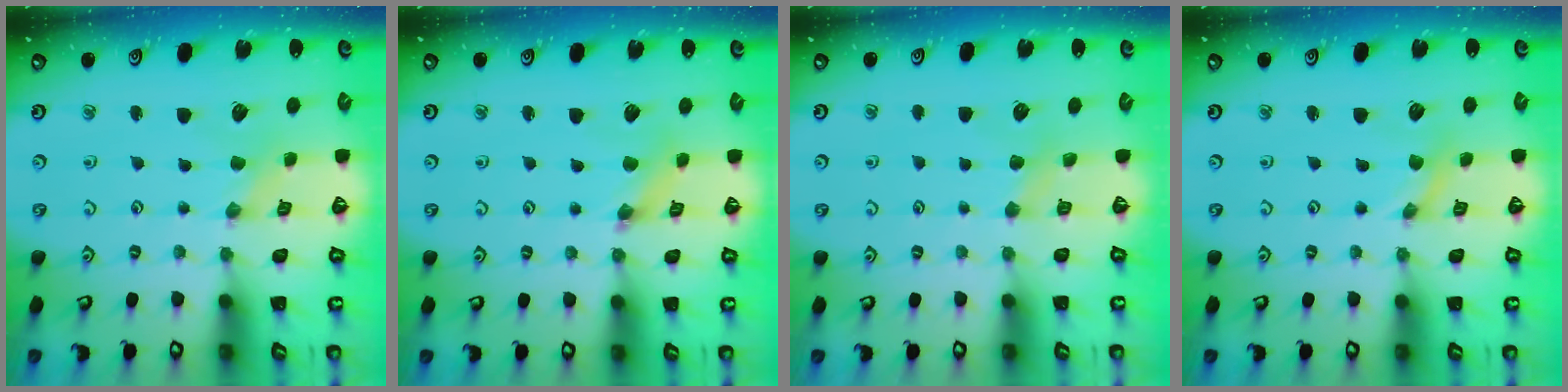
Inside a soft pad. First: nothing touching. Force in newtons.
{"total": 2.5, "press": 2.5, "slide": 0.4}
{"total": 3.0, "press": 3.0, "slide": 0.5}
{"total": 0.0}